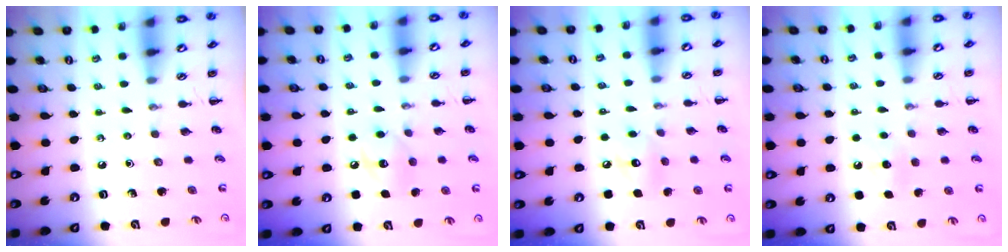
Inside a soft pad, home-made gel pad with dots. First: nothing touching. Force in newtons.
{"total": 8.3, "press": 8.3, "slide": 0.7}
{"total": 7.0, "press": 7.0, "slide": 0.8}
{"total": 5.7, "press": 5.6, "slide": 1.3}